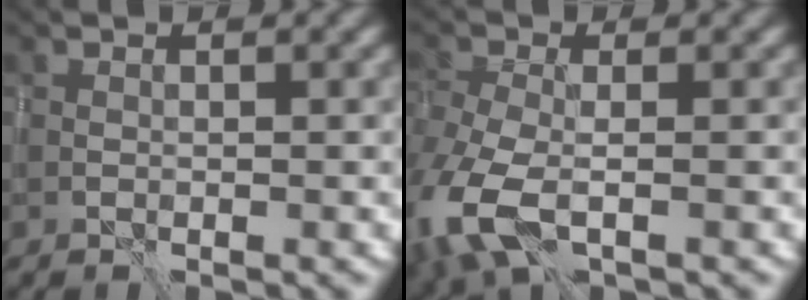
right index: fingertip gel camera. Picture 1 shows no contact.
{"total": 6.7, "force": [-2.9, 3.4, 5.1], "torque": [-0.131, -0.017, -0.066]}